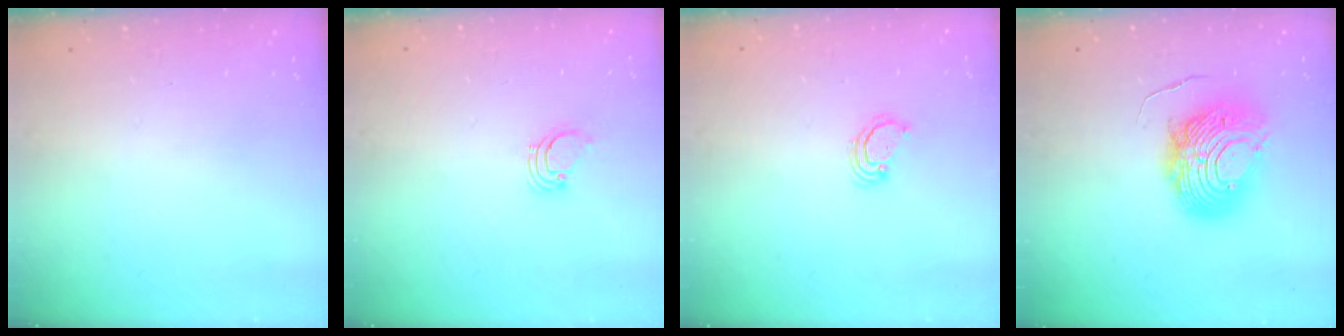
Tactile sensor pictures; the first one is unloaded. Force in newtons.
{"total": 1.9, "press": 1.9, "slide": 0.1}
{"total": 2.6, "press": 2.6, "slide": 0.2}
{"total": 12.2, "press": 12.2, "slide": 1.2}